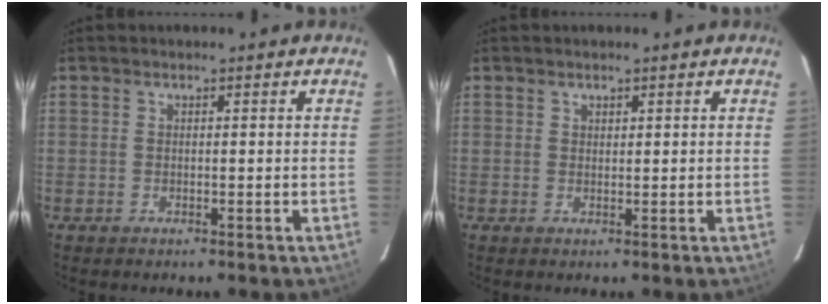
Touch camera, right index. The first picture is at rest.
{"total": 0.8, "force": [0.6, 0.5, 0.2], "torque": [-0.001, 0.002, 0.012]}